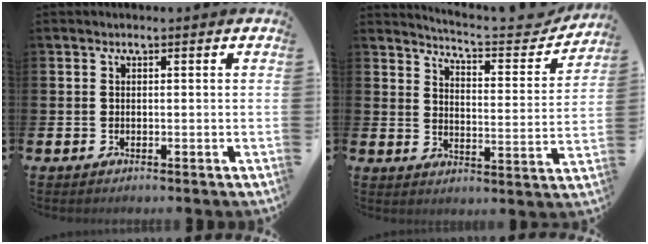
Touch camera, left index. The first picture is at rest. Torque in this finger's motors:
{"motor_torque": [0.00, -2.14, 0.03, 0.00]}